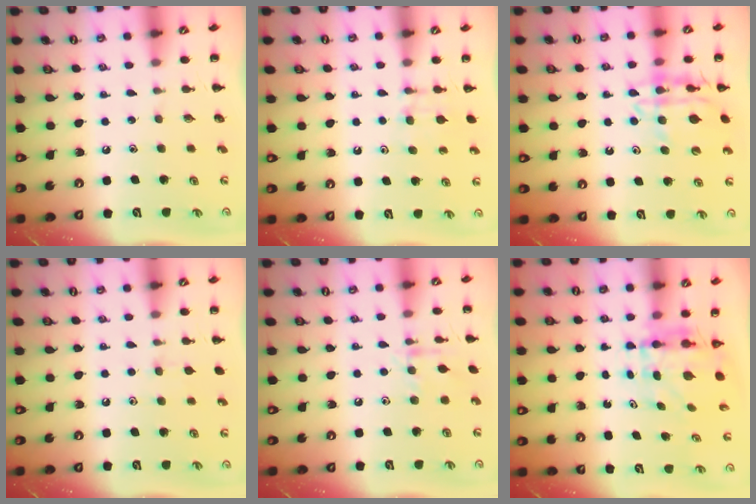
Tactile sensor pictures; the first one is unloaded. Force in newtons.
{"total": 7.8, "press": 7.5, "slide": 2.0}
{"total": 12.2, "press": 11.9, "slide": 3.0}
{"total": 4.4, "press": 4.1, "slide": 1.5}
{"total": 7.4, "press": 7.4, "slide": 1.1}
{"total": 5.9, "press": 5.8, "slide": 0.8}